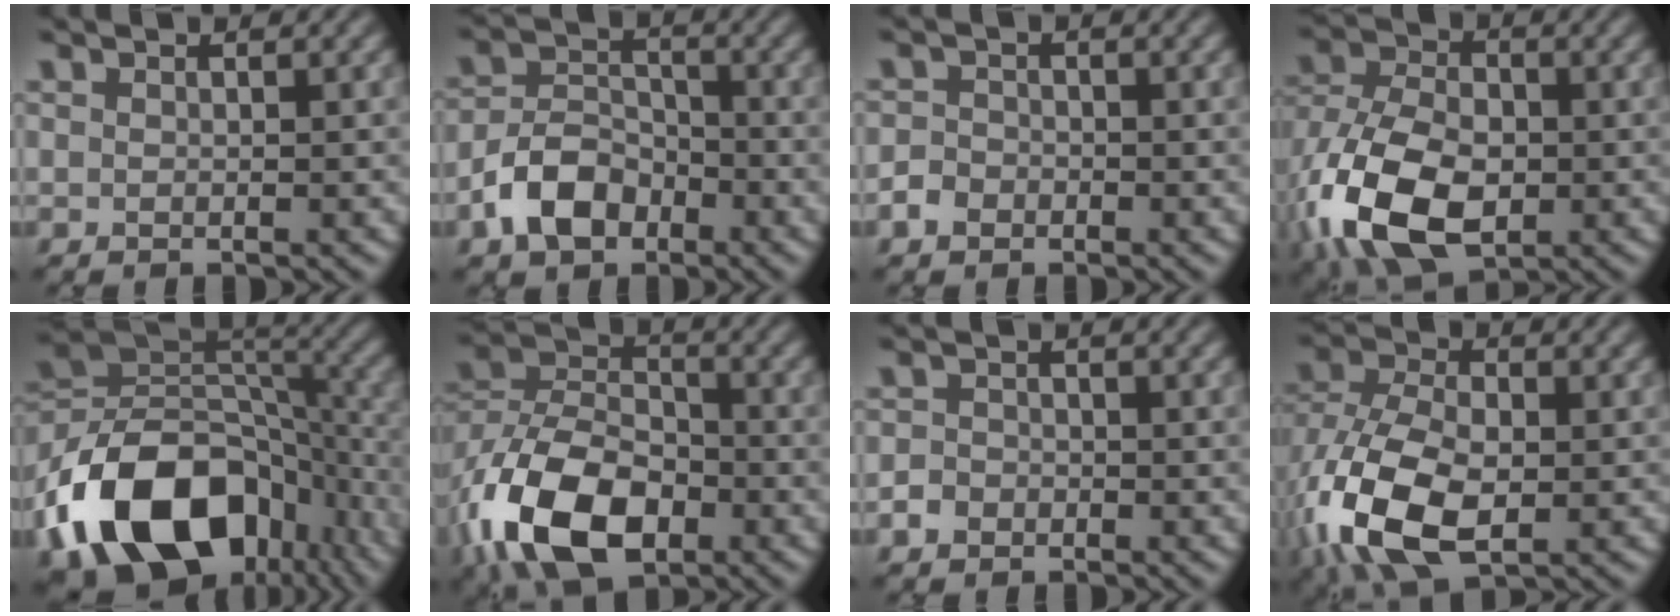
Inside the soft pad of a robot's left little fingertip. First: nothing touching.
{"total": 5.0, "force": [-2.9, 3.2, 2.5], "torque": [-0.049, 0.003, -0.059]}
{"total": 2.2, "force": [-1.2, 1.7, 0.5], "torque": [0.003, 0.004, -0.026]}
{"total": 12.7, "force": [-4.3, 7.7, 9.1], "torque": [-0.210, -0.018, -0.086]}
{"total": 16.1, "force": [-8.0, 10.1, 9.7], "torque": [-0.189, -0.003, -0.138]}
{"total": 11.8, "force": [-5.7, 6.9, 7.8], "torque": [-0.171, -0.005, -0.112]}
{"total": 2.2, "force": [-1.1, 1.8, 0.5], "torque": [0.004, 0.007, -0.028]}
{"total": 11.2, "force": [-3.2, 6.6, 8.5], "torque": [-0.202, -0.015, -0.064]}